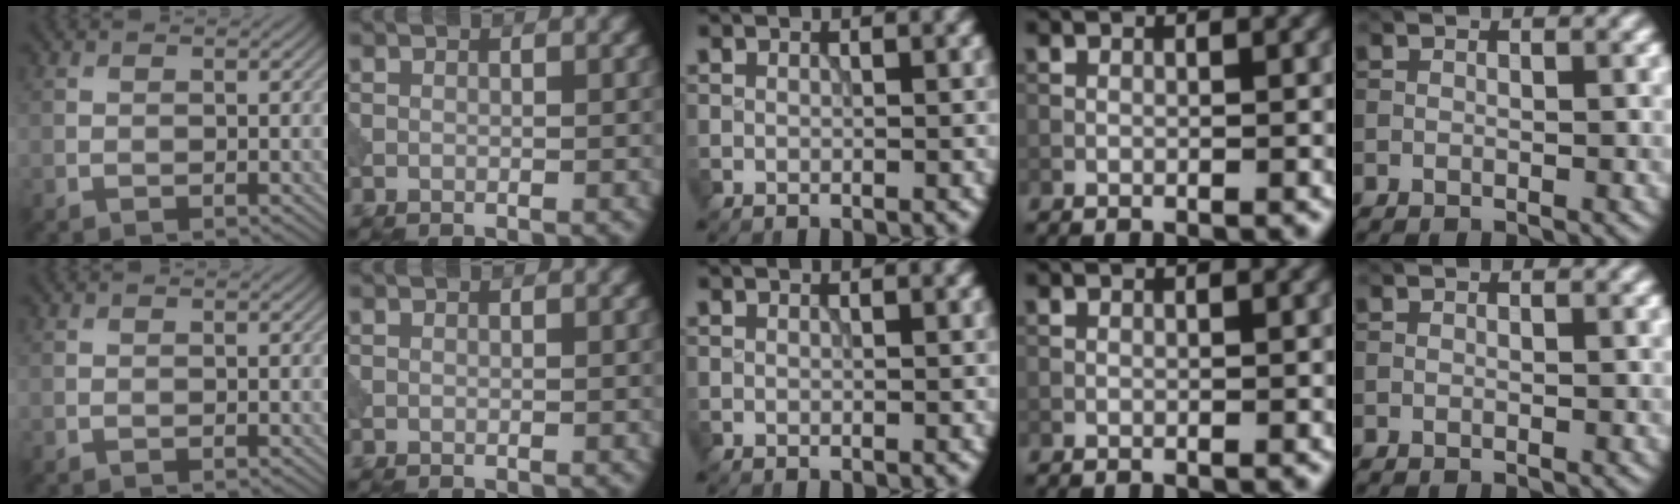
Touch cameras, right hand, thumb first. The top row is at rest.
{}